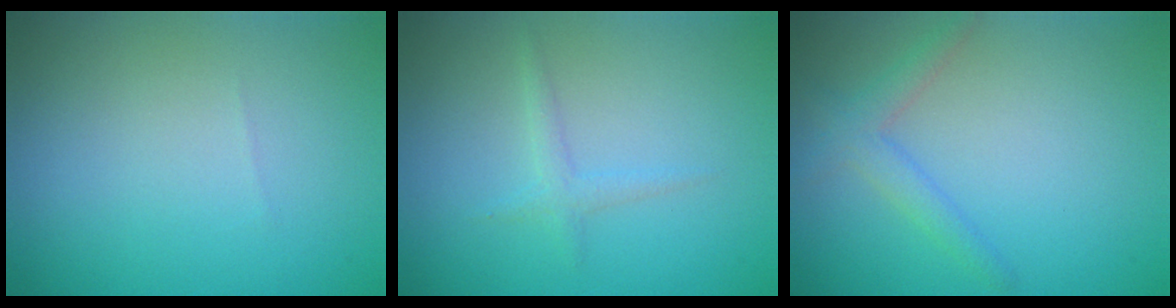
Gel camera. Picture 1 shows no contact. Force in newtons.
{"total": 1.1, "press": 1.1, "slide": 0.1}
{"total": 2.1, "press": 2.1, "slide": 0.1}